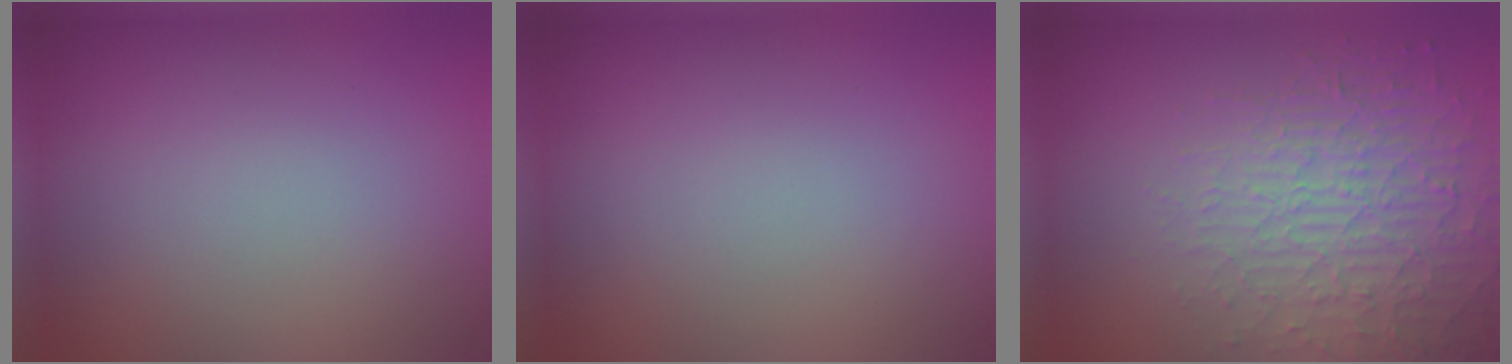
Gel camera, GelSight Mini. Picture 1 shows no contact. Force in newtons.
{"total": 0.0}
{"total": 4.8, "press": 4.5, "slide": 1.7}